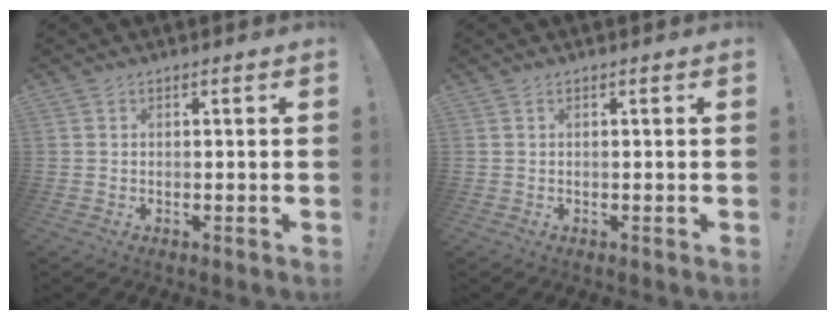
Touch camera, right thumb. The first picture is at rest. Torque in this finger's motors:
{"motor_torque": [-0.02, -0.22, -0.34, 0.24, 0.00]}